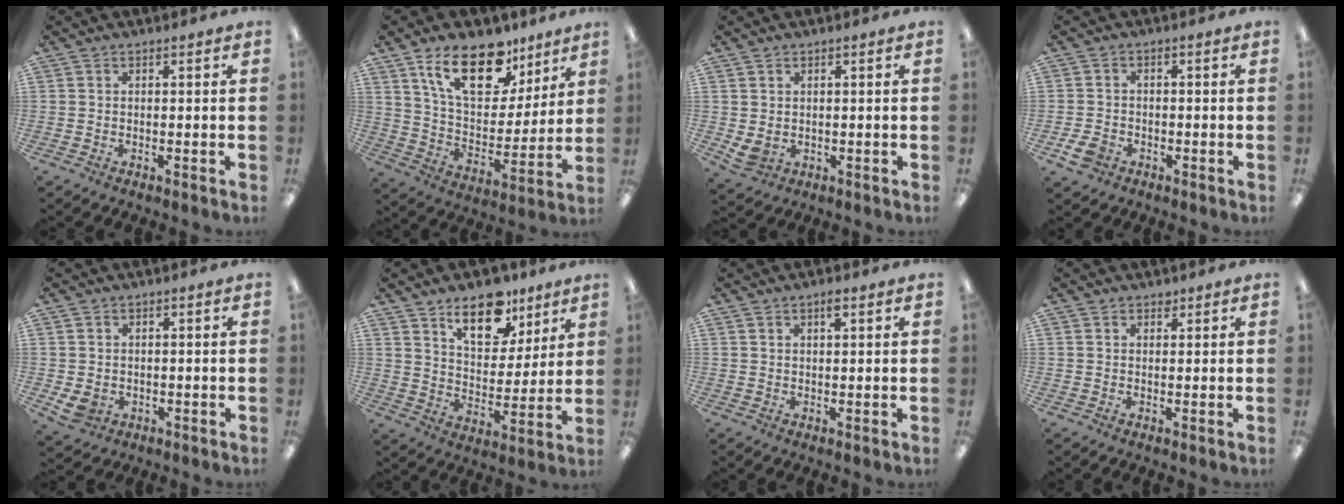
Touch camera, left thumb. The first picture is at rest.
{"total": 19.9, "force": [12.2, 10.4, 11.8], "torque": [-0.184, -0.054, 0.212]}
{"total": 3.1, "force": [0.7, 2.5, 1.7], "torque": [-0.037, -0.006, 0.010]}
{"total": 4.1, "force": [-2.2, 2.9, 1.9], "torque": [-0.039, 0.009, -0.042]}
{"total": 3.7, "force": [-0.6, 3.1, 1.8], "torque": [-0.044, 0.001, -0.011]}
{"total": 14.7, "force": [9.9, 7.7, 7.7], "torque": [-0.099, -0.052, 0.173]}
{"total": 2.0, "force": [1.3, 0.6, 1.3], "torque": [-0.020, -0.001, 0.021]}
{"total": 1.3, "force": [1.0, 0.8, 0.2], "torque": [-0.005, 0.002, 0.019]}